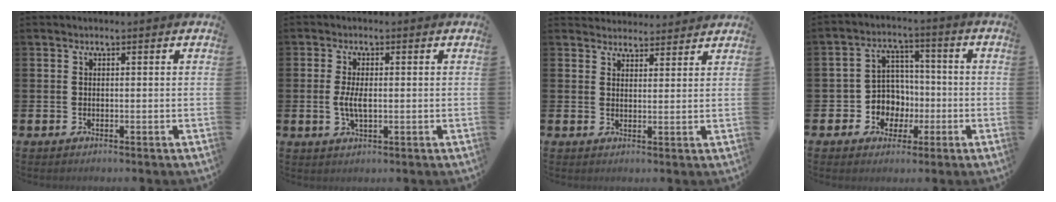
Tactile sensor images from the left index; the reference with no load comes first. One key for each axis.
{"total": 3.4, "fx": -0.1, "fy": 1.4, "fz": 3.1, "tx": -0.058, "ty": -0.003, "tz": -0.006}
{"total": 3.3, "fx": 3.2, "fy": 0.8, "fz": -0.3, "tx": -0.001, "ty": -0.014, "tz": 0.059}
{"total": 6.2, "fx": -0.8, "fy": 6.0, "fz": 1.4, "tx": -0.055, "ty": 0.003, "tz": -0.016}